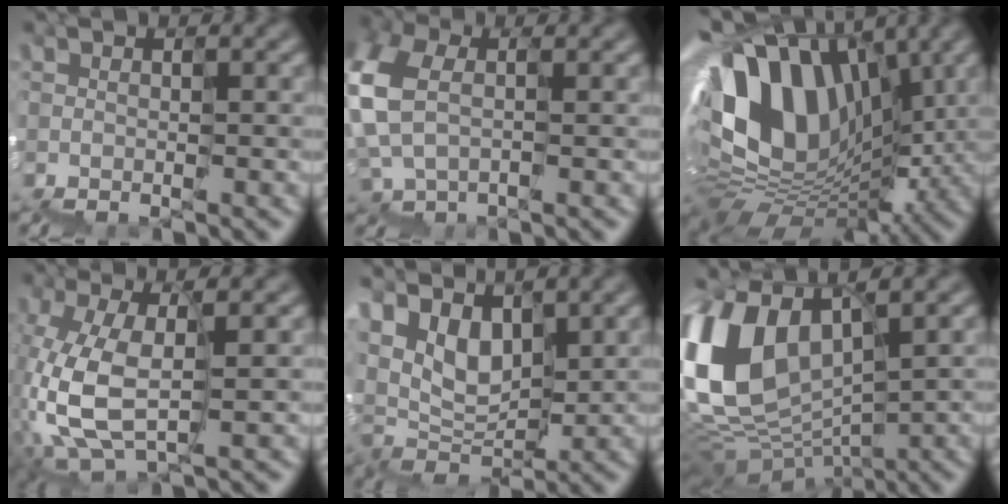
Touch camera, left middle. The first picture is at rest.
{"total": 2.5, "force": [0.3, 2.0, 1.3], "torque": [-0.076, 0.014, -0.006]}
{"total": 12.2, "force": [3.7, 8.9, 7.5], "torque": [-0.152, 0.040, 0.052]}
{"total": 4.7, "force": [-0.9, 2.5, 3.9], "torque": [-0.120, 0.013, -0.019]}
{"total": 3.4, "force": [2.9, 1.7, 0.4], "torque": [-0.015, 0.010, 0.052]}
{"total": 9.3, "force": [3.4, 6.3, 6.0], "torque": [-0.172, 0.020, 0.060]}